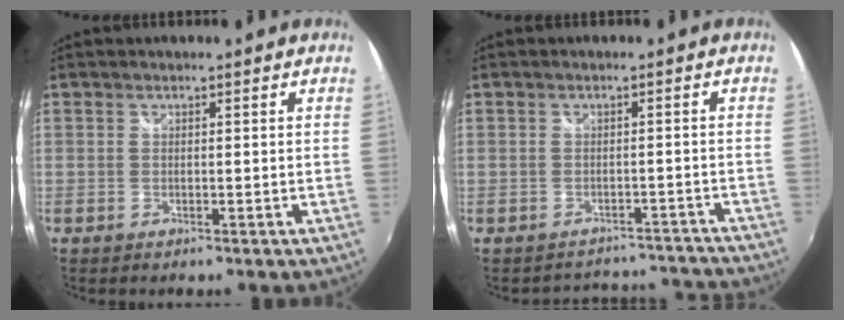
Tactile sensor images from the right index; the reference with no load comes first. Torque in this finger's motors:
{"motor_torque": [-1.37, -0.77, -0.86, -0.21]}